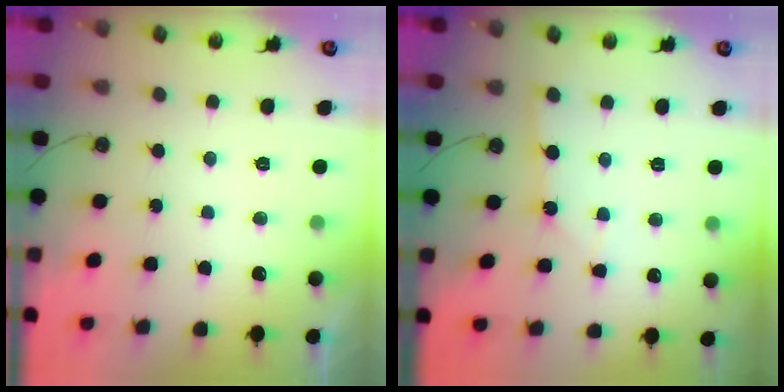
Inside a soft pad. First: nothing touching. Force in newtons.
{"total": 2.5, "press": 2.5, "slide": 0.3}